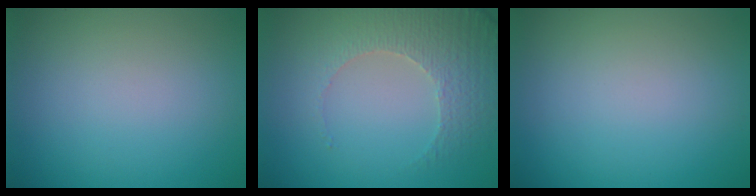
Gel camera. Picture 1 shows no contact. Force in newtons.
{"total": 3.8, "press": 3.3, "slide": 1.9}
{"total": 0.0}